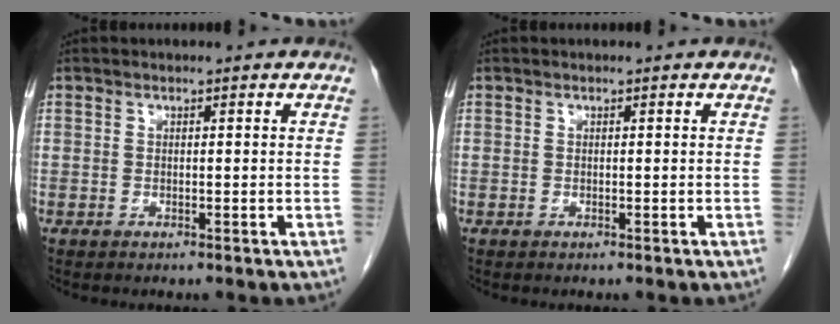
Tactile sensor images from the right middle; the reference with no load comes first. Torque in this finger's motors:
{"motor_torque": [-0.07, 0.07, -0.01, -0.01]}